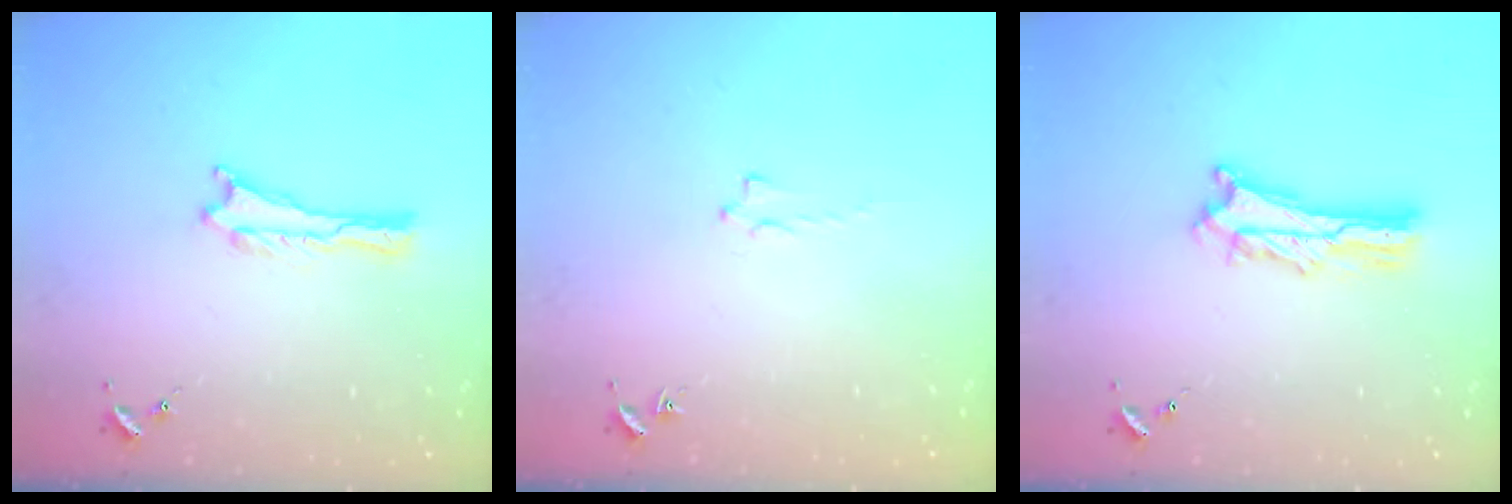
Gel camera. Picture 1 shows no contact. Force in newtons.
{"total": 0.8, "press": 0.7, "slide": 0.2}
{"total": 4.3, "press": 4.3, "slide": 0.4}